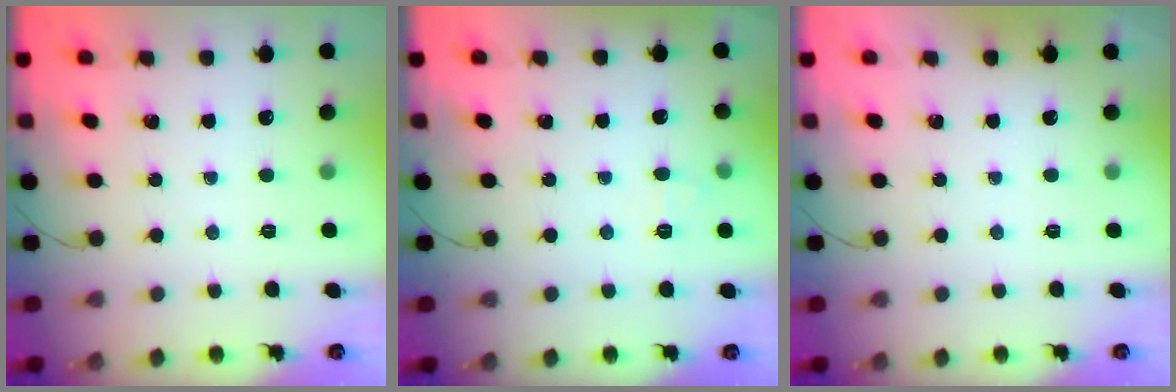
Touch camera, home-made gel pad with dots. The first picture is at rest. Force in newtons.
{"total": 5.8, "press": 5.6, "slide": 1.6}
{"total": 1.9, "press": 1.9, "slide": 0.3}